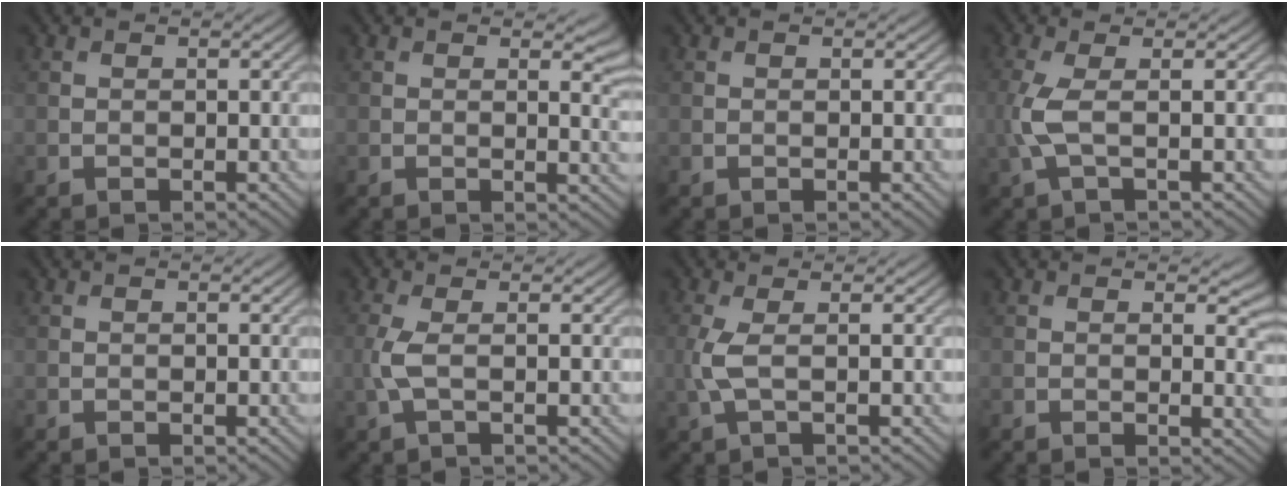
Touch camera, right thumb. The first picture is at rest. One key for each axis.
{"total": 3.4, "fx": 0.9, "fy": 1.2, "fz": 3.0, "tx": -0.039, "ty": -0.003, "tz": 0.015}
{"total": 0.0}
{"total": 4.2, "fx": -0.1, "fy": 1.3, "fz": 4.0, "tx": -0.111, "ty": 0.005, "tz": -0.009}
{"total": 0.0}
{"total": 3.0, "fx": -0.2, "fy": 0.9, "fz": 2.9, "tx": -0.081, "ty": 0.004, "tz": -0.008}
{"total": 3.4, "fx": 0.1, "fy": 1.0, "fz": 3.2, "tx": -0.089, "ty": 0.006, "tz": -0.004}
{"total": 3.5, "fx": 0.9, "fy": 1.7, "fz": 3.0, "tx": -0.038, "ty": -0.005, "tz": 0.012}